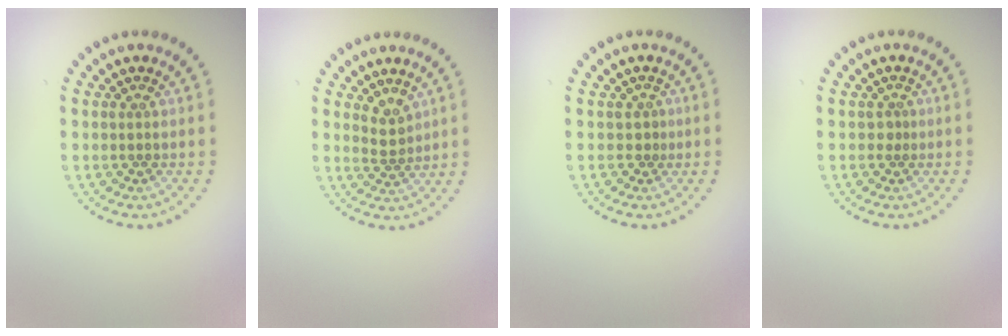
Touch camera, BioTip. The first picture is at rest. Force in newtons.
{"total": 2.0, "press": 1.5, "slide": 1.3}
{"total": 0.6, "press": 0.3, "slide": 0.5}
{"total": 0.9, "press": 0.5, "slide": 0.7}